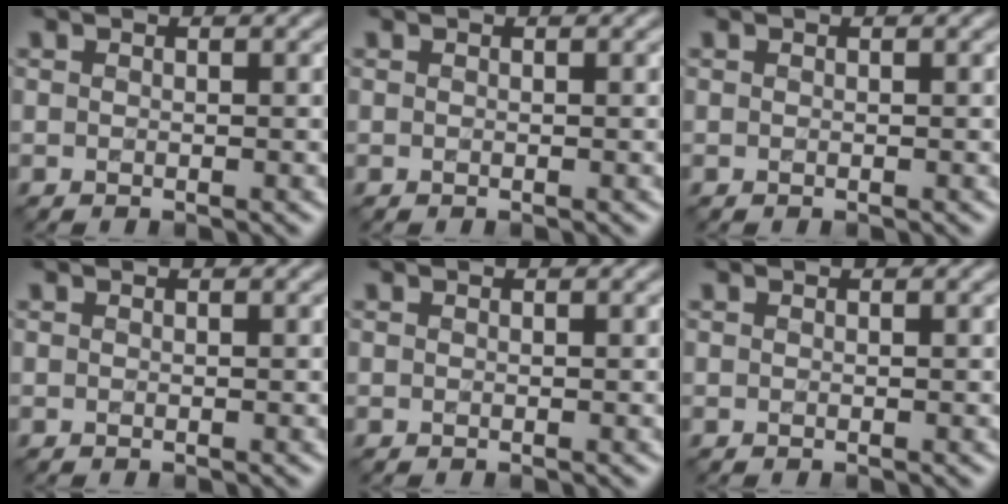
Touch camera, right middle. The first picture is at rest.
{"total": 0.0}
{"total": 0.0}
{"total": 0.0}
{"total": 0.0}
{"total": 0.0}